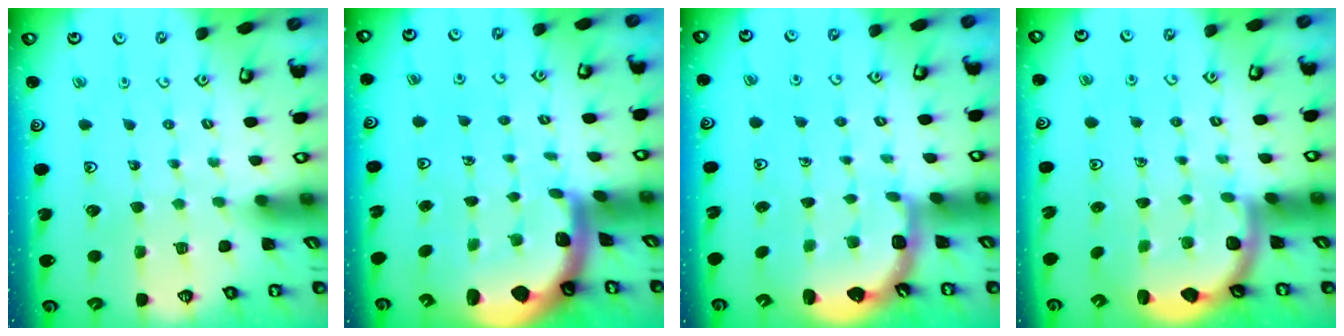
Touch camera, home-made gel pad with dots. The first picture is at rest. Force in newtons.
{"total": 2.6, "press": 2.6, "slide": 0.6}
{"total": 2.6, "press": 2.3, "slide": 1.3}
{"total": 2.6, "press": 2.5, "slide": 0.6}